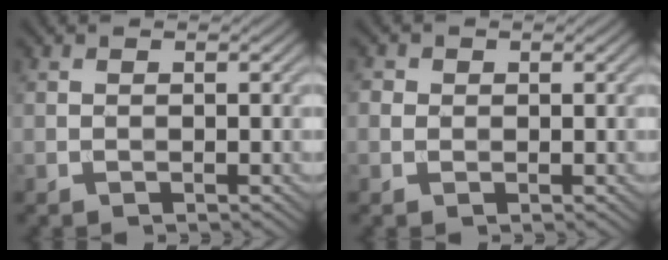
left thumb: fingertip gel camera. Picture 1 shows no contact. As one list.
[{"total": 1.3, "force": [0.2, 1.2, 0.4], "torque": [-0.008, 0.000, -0.003]}]